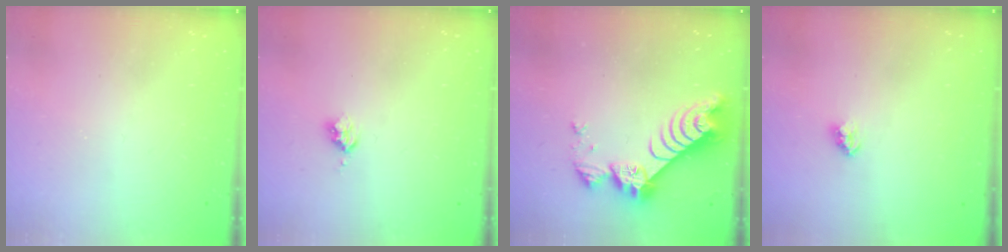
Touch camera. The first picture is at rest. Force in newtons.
{"total": 2.5, "press": 2.5, "slide": 0.3}
{"total": 9.4, "press": 9.4, "slide": 0.9}
{"total": 2.3, "press": 2.3, "slide": 0.1}